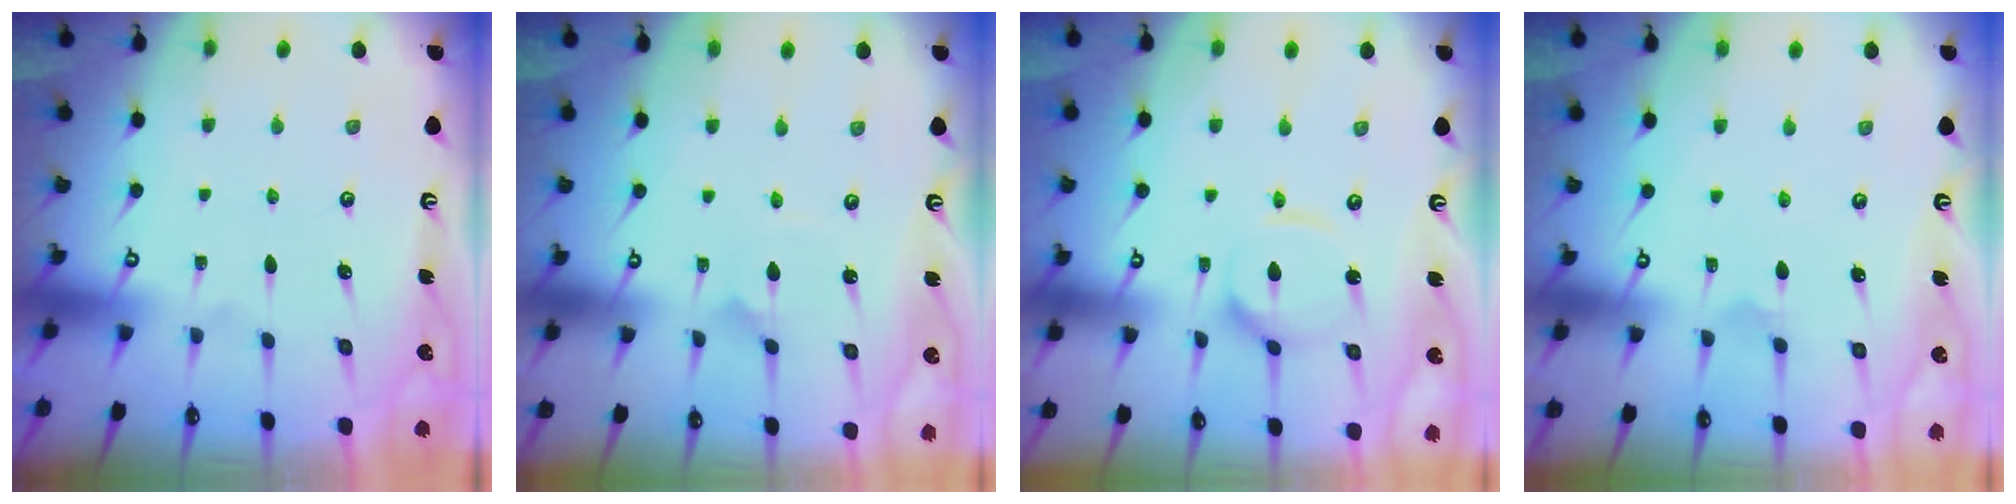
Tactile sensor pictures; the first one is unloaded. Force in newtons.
{"total": 1.6, "press": 1.6, "slide": 0.0}
{"total": 6.8, "press": 6.8, "slide": 0.6}
{"total": 2.9, "press": 2.9, "slide": 0.1}